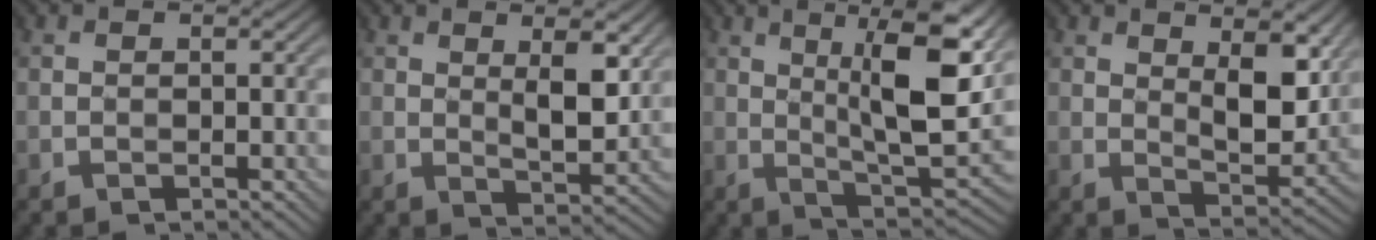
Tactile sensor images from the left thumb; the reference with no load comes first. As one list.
[{"total": 5.5, "force": [2.0, 1.9, 4.8], "torque": [-0.083, -0.001, 0.039]}, {"total": 13.6, "force": [5.0, 3.6, 12.2], "torque": [-0.183, 0.000, 0.086]}, {"total": 8.1, "force": [3.0, 3.7, 6.5], "torque": [-0.111, -0.011, 0.052]}]